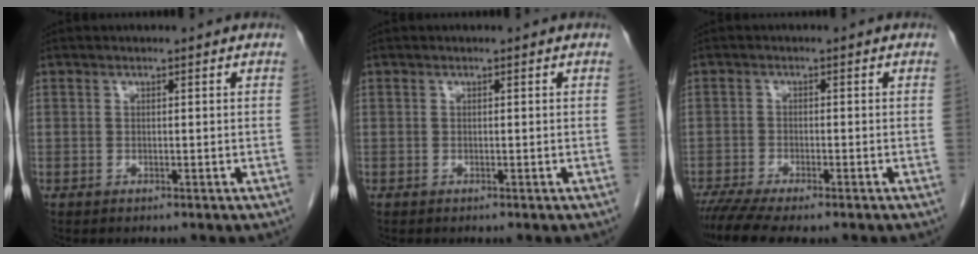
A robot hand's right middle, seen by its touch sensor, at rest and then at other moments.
{"total": 0.0}
{"total": 6.4, "force": [-5.2, 0.7, 3.7], "torque": [-0.061, -0.014, -0.086]}